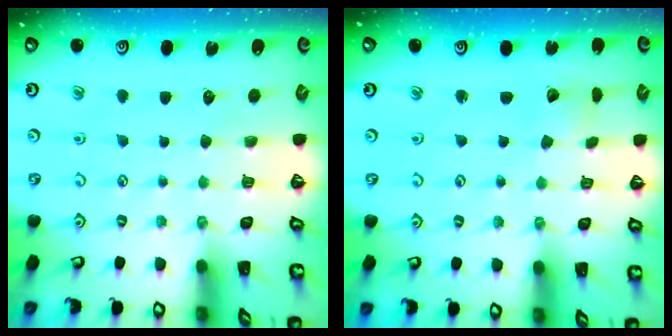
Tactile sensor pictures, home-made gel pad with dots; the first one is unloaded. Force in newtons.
{"total": 2.9, "press": 2.9, "slide": 0.1}